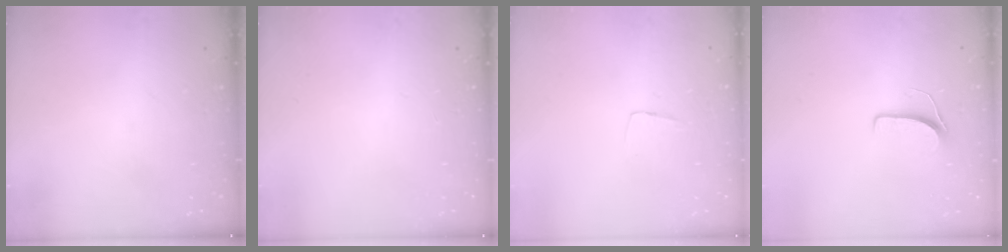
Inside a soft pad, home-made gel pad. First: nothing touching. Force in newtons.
{"total": 0.0}
{"total": 3.3, "press": 3.3, "slide": 0.2}
{"total": 5.9, "press": 5.9, "slide": 0.4}